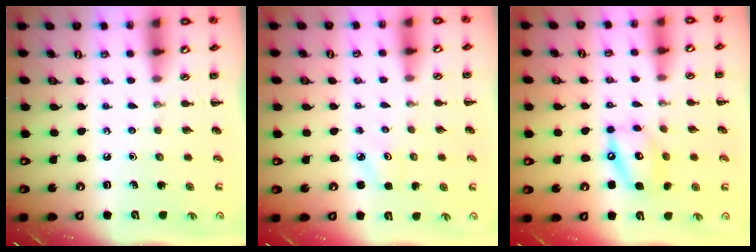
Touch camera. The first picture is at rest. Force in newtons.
{"total": 2.1, "press": 2.0, "slide": 0.6}
{"total": 12.1, "press": 11.8, "slide": 2.8}